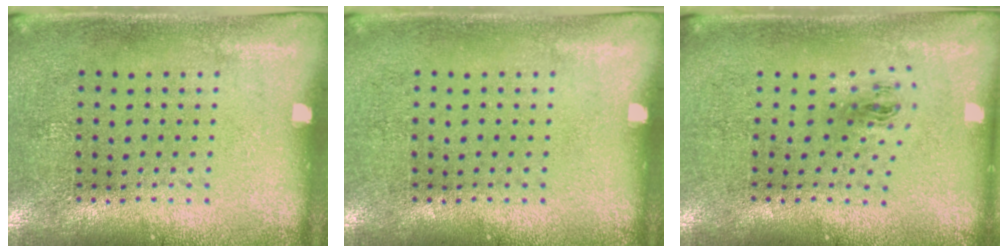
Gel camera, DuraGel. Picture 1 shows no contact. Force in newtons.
{"total": 0.0}
{"total": 1.0, "press": 0.4, "slide": 0.9}